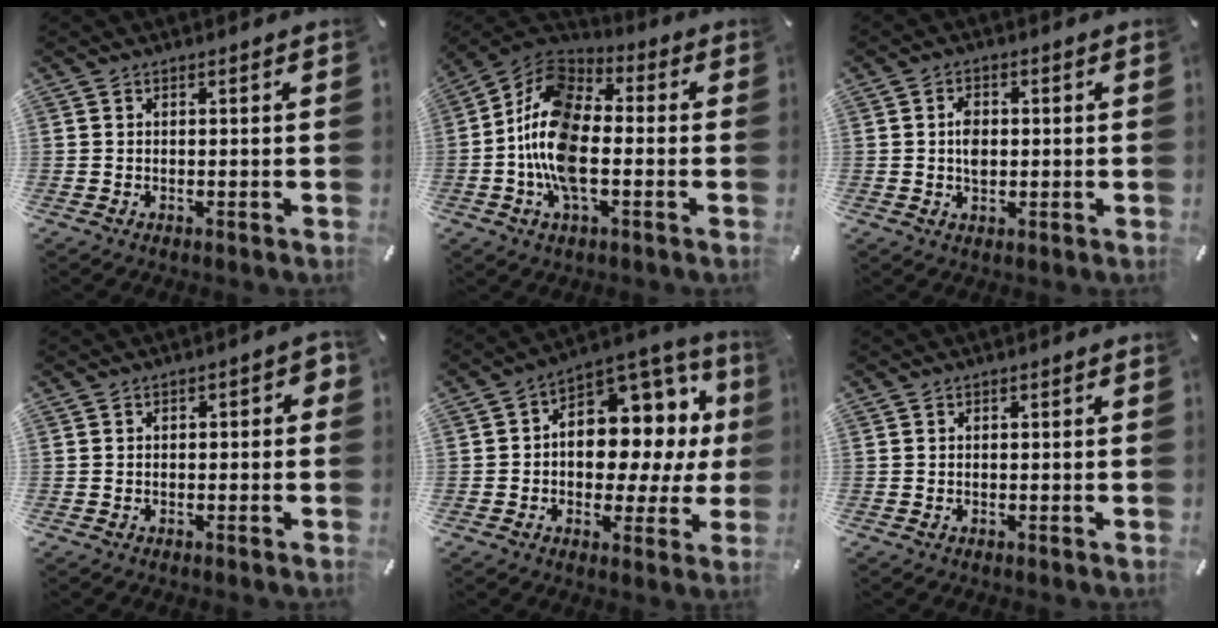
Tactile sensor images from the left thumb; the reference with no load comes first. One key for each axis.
{"total": 14.8, "fx": -3.5, "fy": 8.0, "fz": 11.9, "tx": -0.256, "ty": 0.009, "tz": -0.066}
{"total": 4.0, "fx": 0.2, "fy": 2.7, "fz": 2.9, "tx": -0.042, "ty": 0.000, "tz": -0.001}
{"total": 2.0, "fx": -0.9, "fy": 1.2, "fz": 1.4, "tx": -0.024, "ty": 0.009, "tz": -0.018}
{"total": 11.8, "fx": 1.6, "fy": 9.4, "fz": 7.1, "tx": -0.079, "ty": -0.034, "tz": 0.034}
{"total": 0.0}